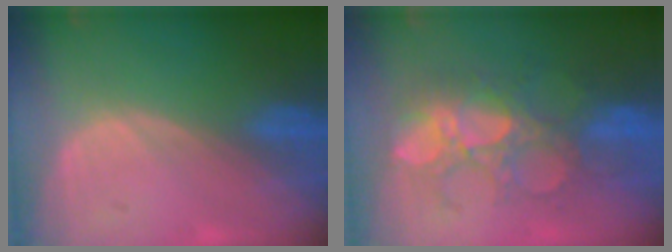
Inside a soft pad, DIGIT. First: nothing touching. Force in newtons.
{"total": 9.1, "press": 8.9, "slide": 1.8}